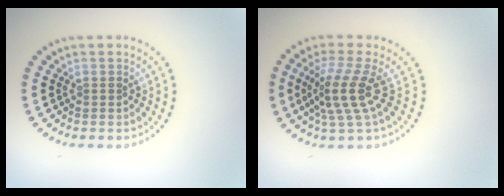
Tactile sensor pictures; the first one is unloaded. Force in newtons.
{"total": 3.8, "press": 2.7, "slide": 2.7}